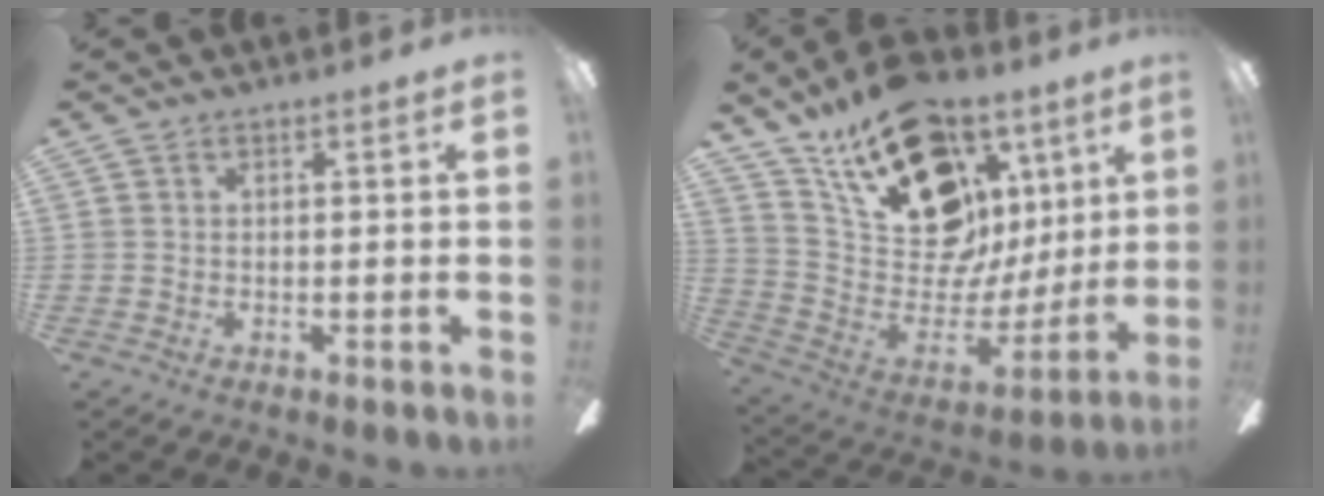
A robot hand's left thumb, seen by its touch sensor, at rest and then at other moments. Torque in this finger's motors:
{"motor_torque": [2.49, 2.52, 1.31, -1.46, 0.09]}